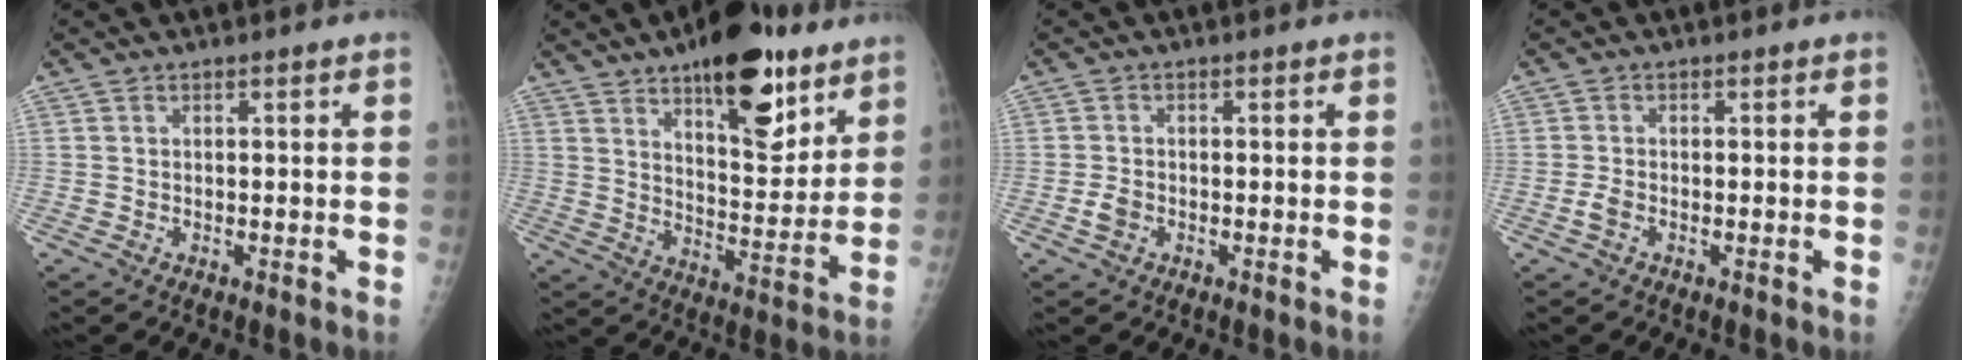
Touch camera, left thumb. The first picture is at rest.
{"total": 18.2, "force": [11.2, 7.4, 12.3], "torque": [-0.131, -0.069, 0.171]}
{"total": 2.2, "force": [-0.8, 1.6, 1.2], "torque": [-0.020, 0.004, -0.016]}
{"total": 1.7, "force": [-0.8, 1.0, 1.2], "torque": [-0.026, 0.000, -0.017]}